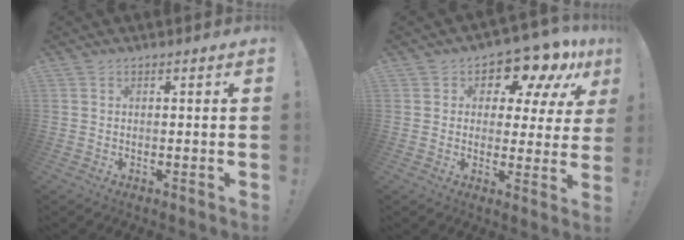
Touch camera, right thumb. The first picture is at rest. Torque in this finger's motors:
{"motor_torque": [1.42, 1.59, 0.53, -0.29, -0.02]}